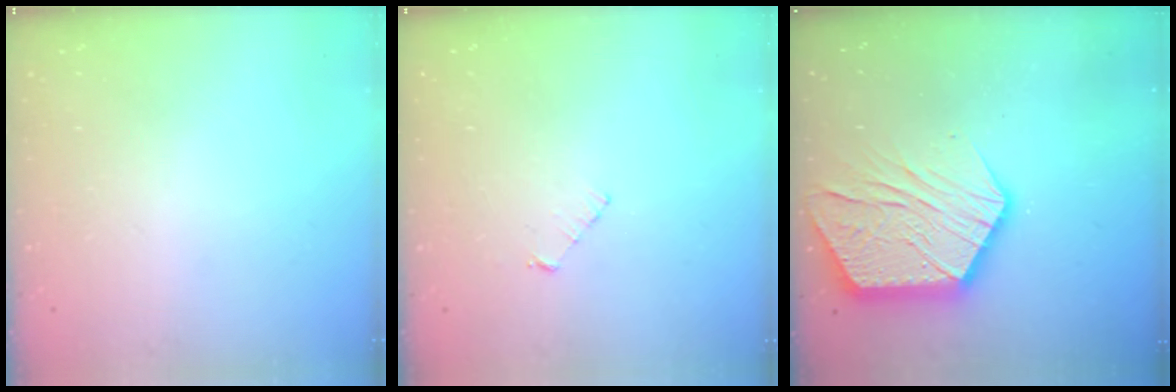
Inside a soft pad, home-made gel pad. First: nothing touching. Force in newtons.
{"total": 3.4, "press": 3.4, "slide": 0.3}
{"total": 19.2, "press": 19.1, "slide": 1.5}